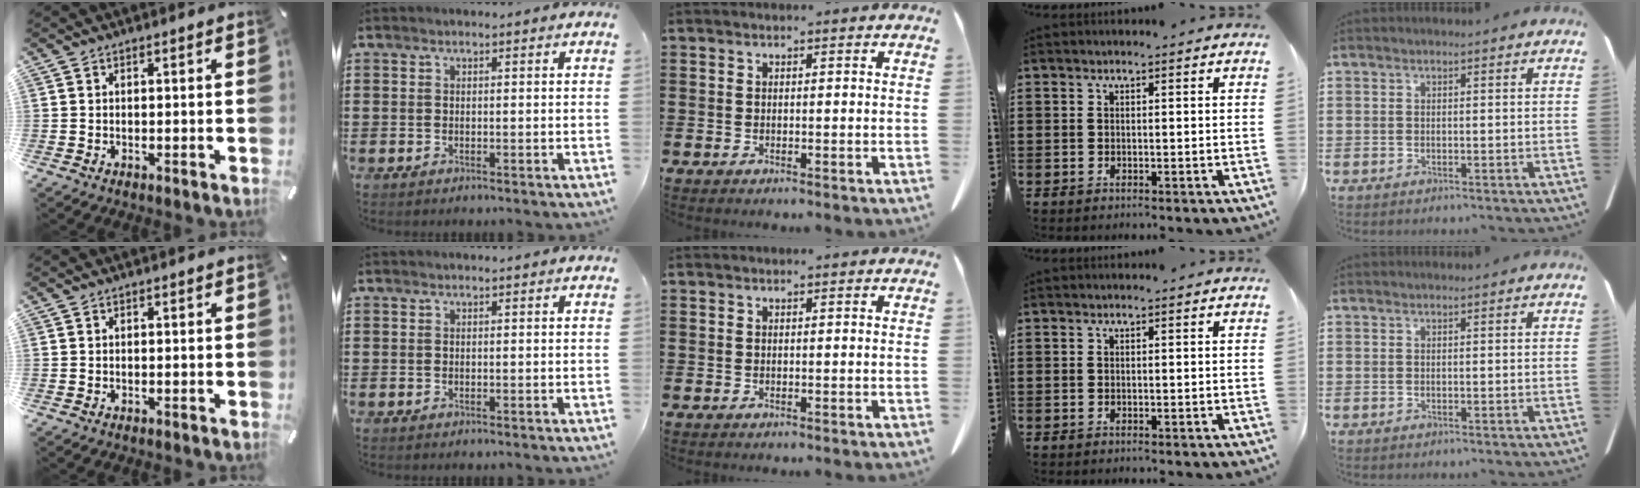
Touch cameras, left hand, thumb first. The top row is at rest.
{}